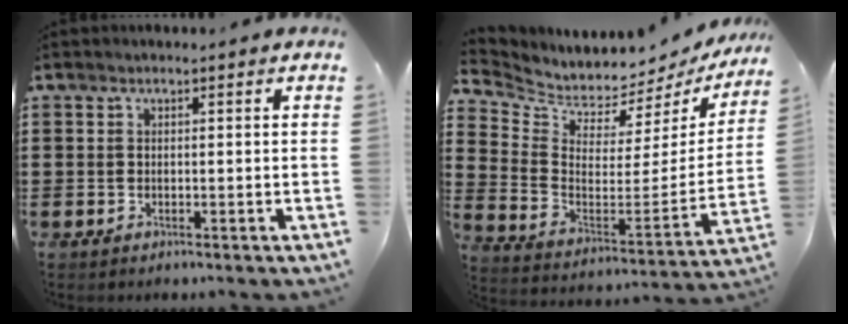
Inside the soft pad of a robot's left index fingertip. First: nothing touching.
{"total": 4.7, "force": [4.6, 0.6, 0.1], "torque": [-0.039, -0.060, 0.074]}